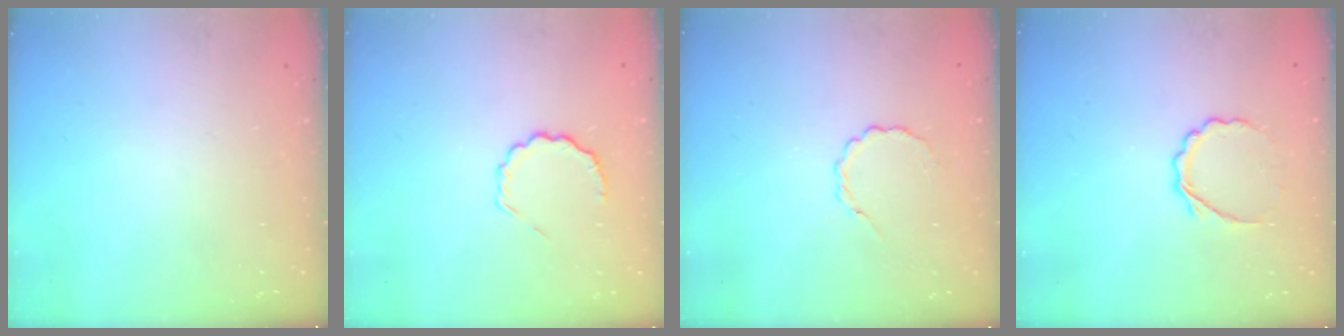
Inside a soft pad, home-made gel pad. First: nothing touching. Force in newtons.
{"total": 4.7, "press": 4.4, "slide": 1.6}
{"total": 2.6, "press": 2.5, "slide": 0.9}
{"total": 5.3, "press": 5.2, "slide": 1.3}